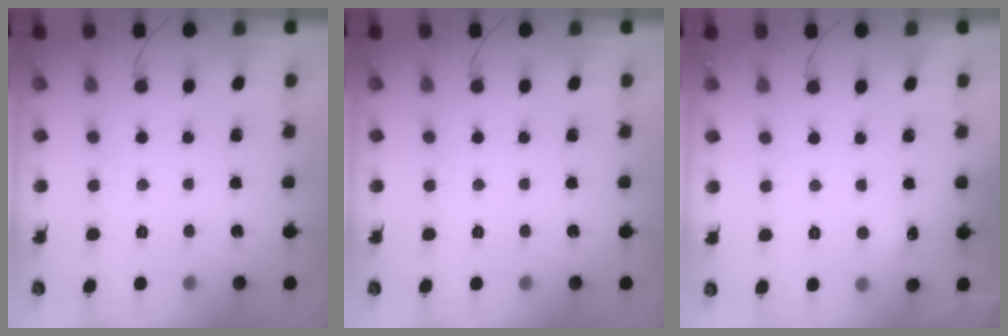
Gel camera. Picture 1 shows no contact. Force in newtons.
{"total": 0.0}
{"total": 4.6, "press": 4.4, "slide": 1.4}